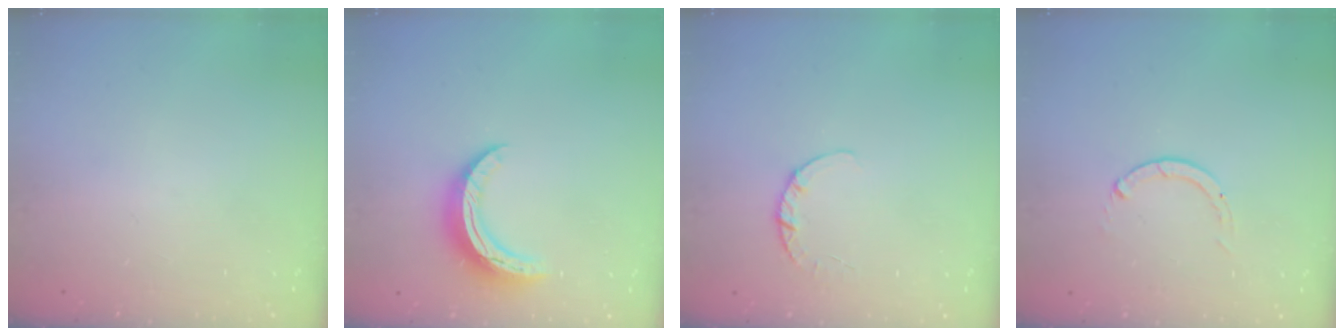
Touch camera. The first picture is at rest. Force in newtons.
{"total": 10.4, "press": 10.3, "slide": 0.5}
{"total": 2.7, "press": 2.7, "slide": 0.4}
{"total": 0.0}